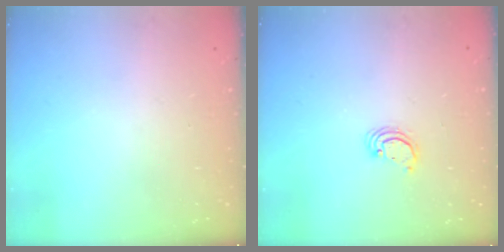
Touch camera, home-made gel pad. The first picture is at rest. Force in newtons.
{"total": 2.7, "press": 2.7, "slide": 0.1}